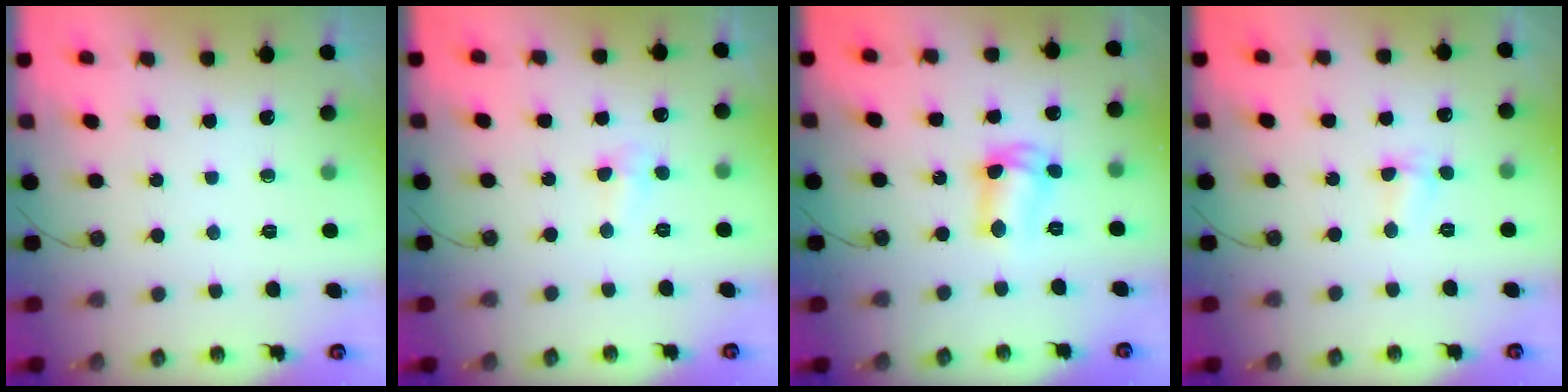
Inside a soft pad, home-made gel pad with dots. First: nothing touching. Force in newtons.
{"total": 3.1, "press": 3.0, "slide": 0.7}
{"total": 8.9, "press": 8.2, "slide": 3.6}
{"total": 3.0, "press": 2.9, "slide": 0.5}